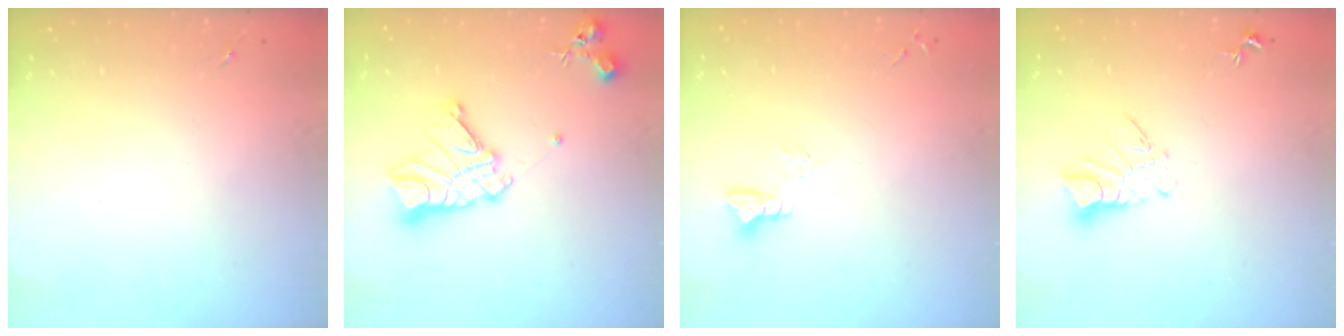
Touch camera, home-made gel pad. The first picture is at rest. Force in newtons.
{"total": 16.1, "press": 16.0, "slide": 1.6}
{"total": 2.8, "press": 2.8, "slide": 0.2}
{"total": 8.0, "press": 8.0, "slide": 0.7}